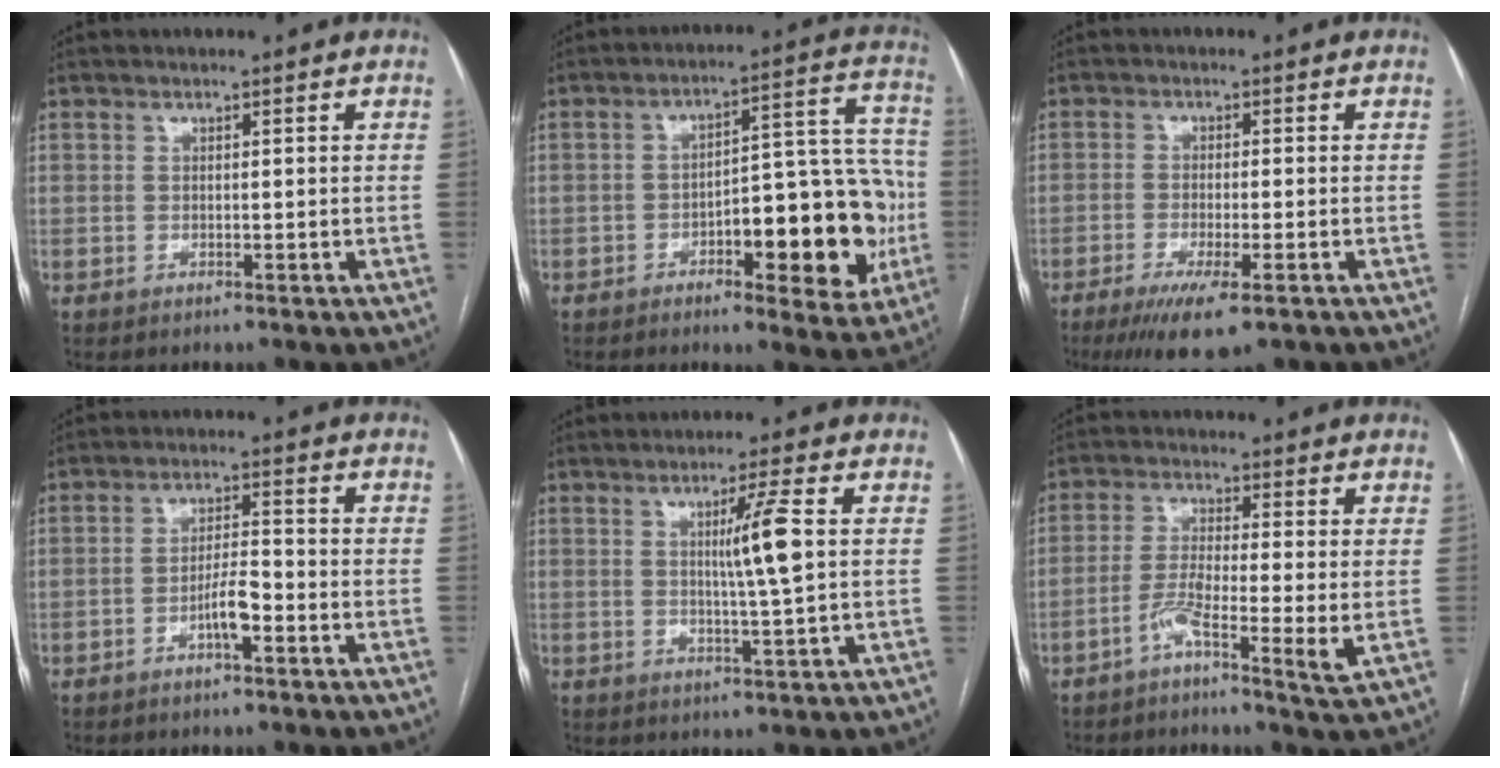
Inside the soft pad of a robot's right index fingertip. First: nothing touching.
{"total": 16.8, "force": [-4.6, 5.6, 15.1], "torque": [-0.184, 0.035, -0.058]}
{"total": 7.7, "force": [-4.7, 1.1, 5.9], "torque": [-0.100, -0.020, -0.073]}
{"total": 4.4, "force": [-2.0, 0.8, 3.8], "torque": [-0.071, 0.006, -0.037]}
{"total": 6.0, "force": [1.1, -1.0, 5.8], "torque": [-0.101, -0.004, 0.020]}
{"total": 6.1, "force": [-2.3, -0.1, 5.7], "torque": [-0.111, 0.000, -0.044]}